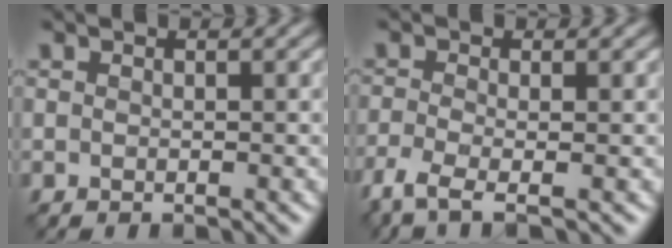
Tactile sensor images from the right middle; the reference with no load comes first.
{"total": 3.4, "force": [-2.2, 0.8, 2.5], "torque": [-0.070, -0.014, -0.052]}